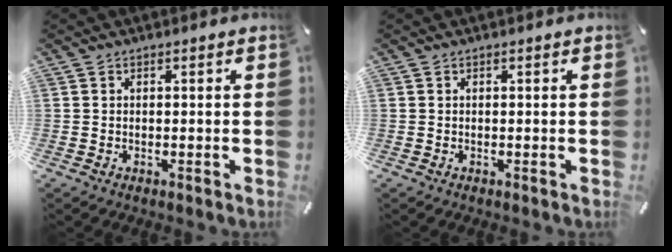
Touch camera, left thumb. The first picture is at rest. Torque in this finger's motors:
{"motor_torque": [-0.03, -0.03, -0.08, 0.13, 0.00]}